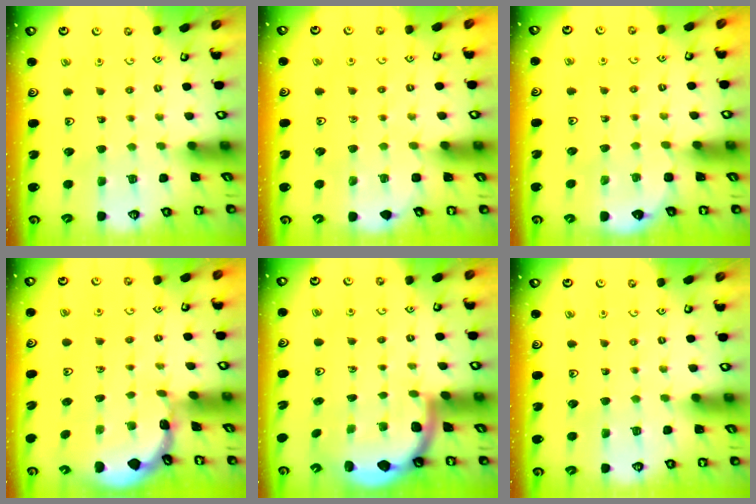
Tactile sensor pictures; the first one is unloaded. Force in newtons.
{"total": 3.8, "press": 3.7, "slide": 0.5}
{"total": 3.1, "press": 3.1, "slide": 0.1}
{"total": 0.5, "press": 0.5, "slide": 0.2}
{"total": 2.0, "press": 2.0, "slide": 0.3}
{"total": 0.0}